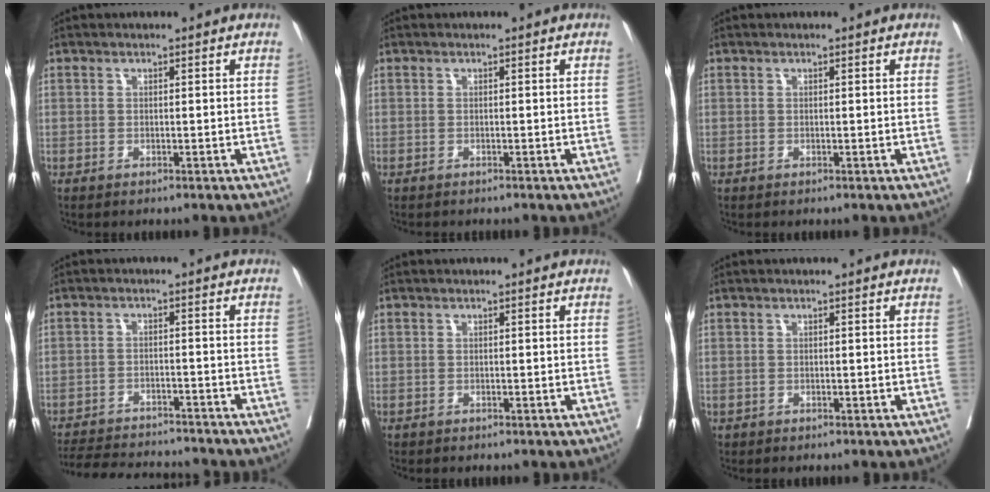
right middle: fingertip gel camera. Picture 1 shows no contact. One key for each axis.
{"total": 0.9, "fx": -0.9, "fy": 0.2, "fz": 0.3, "tx": -0.007, "ty": -0.002, "tz": -0.014}
{"total": 0.0}
{"total": 14.2, "fx": -13.3, "fy": 2.1, "fz": 4.3, "tx": -0.081, "ty": -0.007, "tz": -0.186}
{"total": 0.0}
{"total": 0.0}